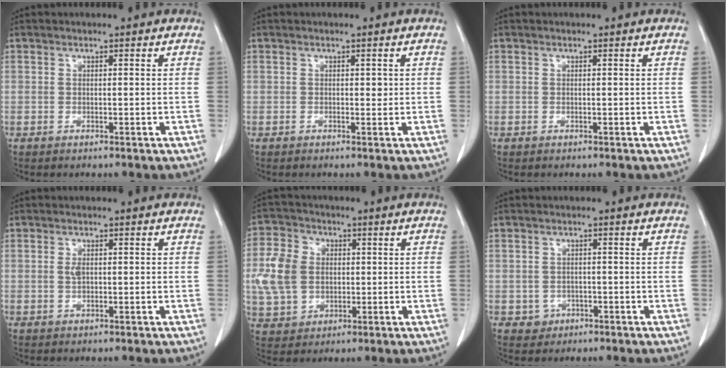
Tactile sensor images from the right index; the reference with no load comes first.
{"total": 0.9, "force": [0.2, 0.5, 0.6], "torque": [-0.006, 0.000, 0.002]}
{"total": 0.0}
{"total": 1.4, "force": [0.1, 0.7, 1.2], "torque": [-0.024, 0.000, 0.002]}
{"total": 11.5, "force": [0.8, 9.3, 6.7], "torque": [-0.166, 0.023, 0.022]}
{"total": 2.4, "force": [-0.9, 2.2, 0.1], "torque": [0.005, 0.010, -0.008]}